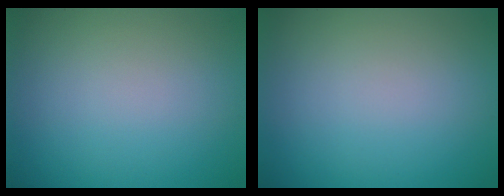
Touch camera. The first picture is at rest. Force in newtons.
{"total": 0.0}